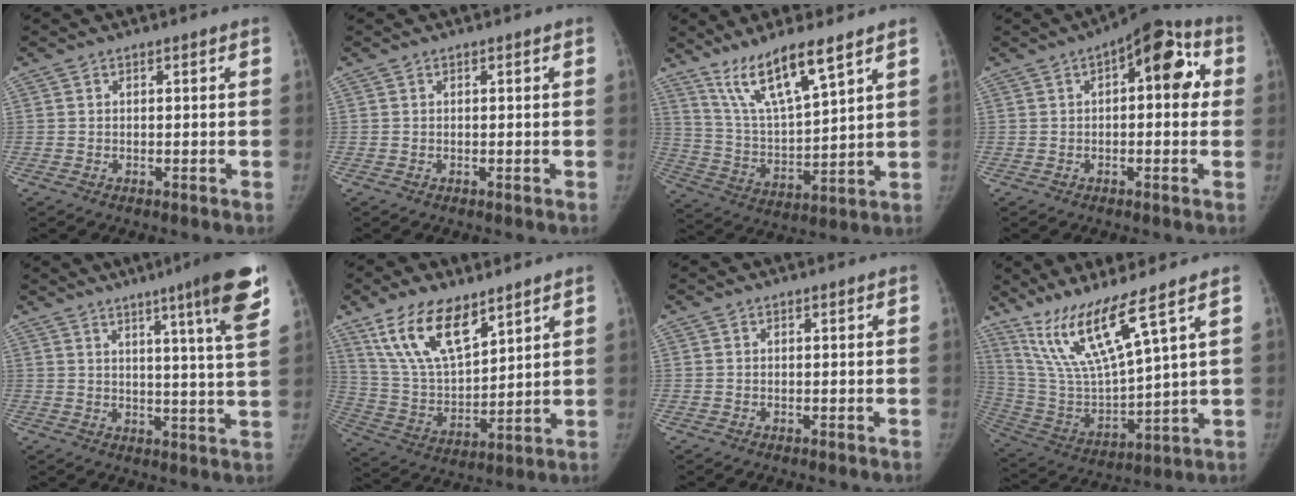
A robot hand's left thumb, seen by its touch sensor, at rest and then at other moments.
{"total": 0.0}
{"total": 13.7, "force": [9.4, 2.6, 9.6], "torque": [-0.171, -0.053, 0.192]}
{"total": 11.6, "force": [2.4, 5.4, 10.0], "torque": [-0.094, 0.031, 0.021]}
{"total": 14.2, "force": [8.2, 0.1, 11.6], "torque": [-0.153, -0.039, 0.099]}
{"total": 15.5, "force": [10.0, 6.5, 9.9], "torque": [-0.157, -0.044, 0.203]}
{"total": 0.0}
{"total": 15.2, "force": [10.0, 1.1, 11.3], "torque": [-0.225, -0.059, 0.213]}